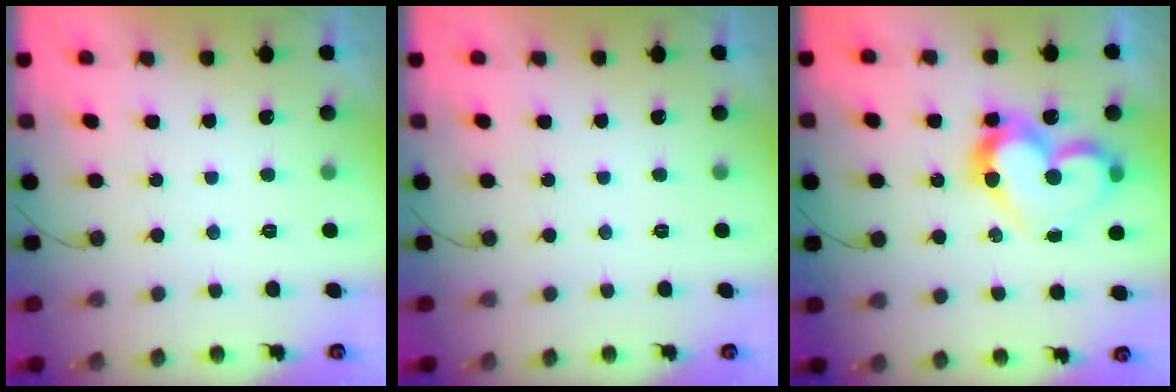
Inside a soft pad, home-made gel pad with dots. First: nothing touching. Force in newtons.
{"total": 0.0}
{"total": 16.1, "press": 15.9, "slide": 2.4}